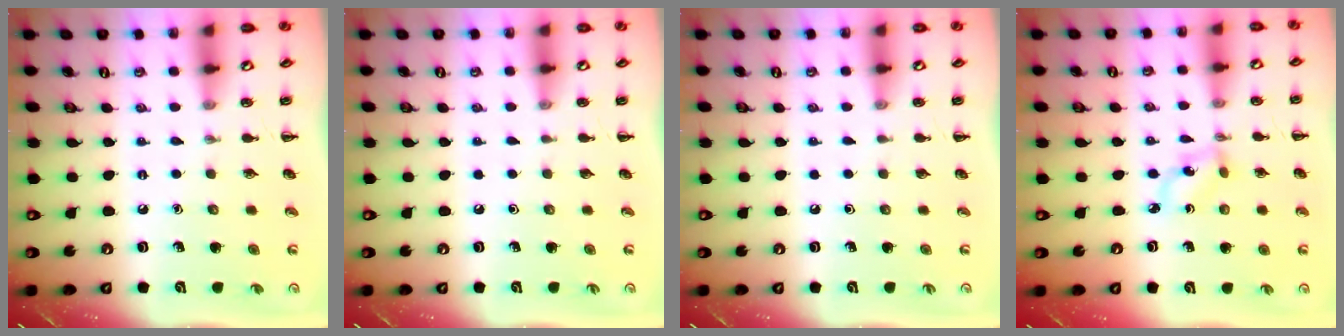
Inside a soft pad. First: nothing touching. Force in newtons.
{"total": 0.0}
{"total": 0.0}
{"total": 2.0, "press": 2.0, "slide": 0.5}